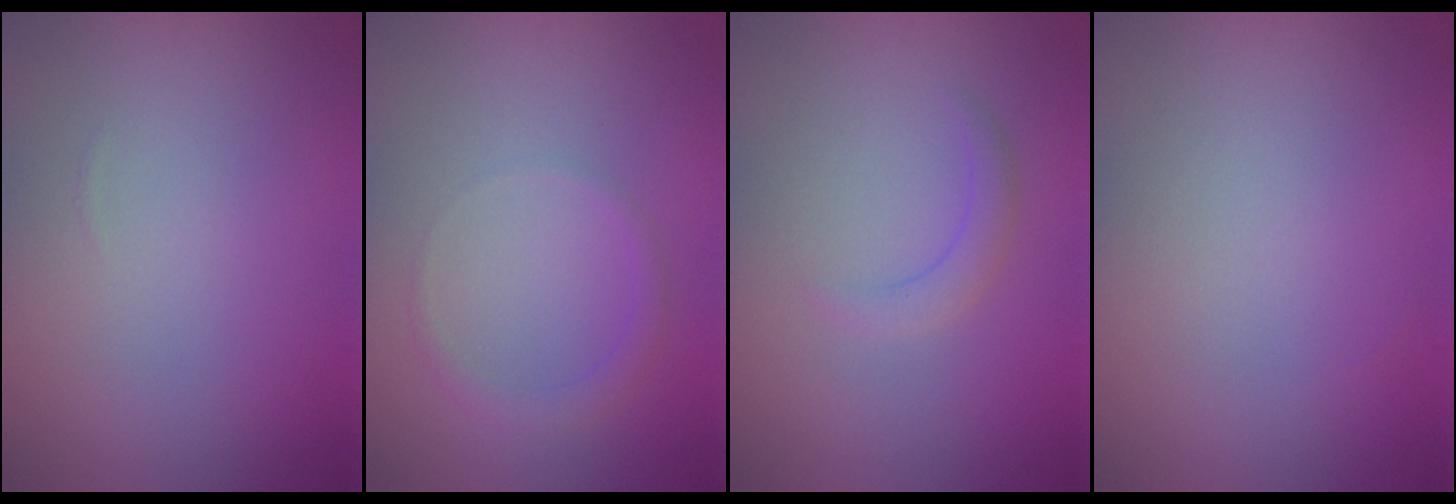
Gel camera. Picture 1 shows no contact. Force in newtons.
{"total": 1.4, "press": 1.4, "slide": 0.1}
{"total": 1.5, "press": 1.5, "slide": 0.1}
{"total": 0.0}